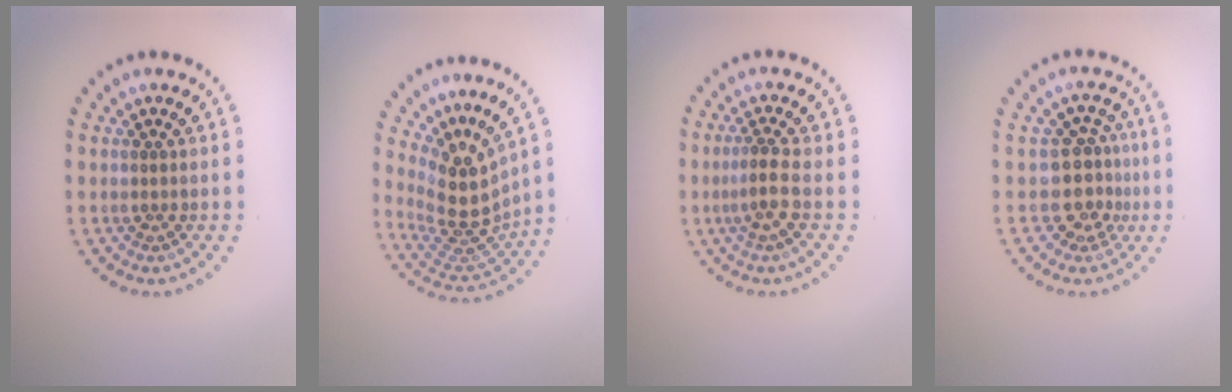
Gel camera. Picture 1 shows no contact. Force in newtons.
{"total": 4.6, "press": 3.4, "slide": 3.1}
{"total": 2.2, "press": 1.7, "slide": 1.4}
{"total": 3.2, "press": 2.4, "slide": 2.1}